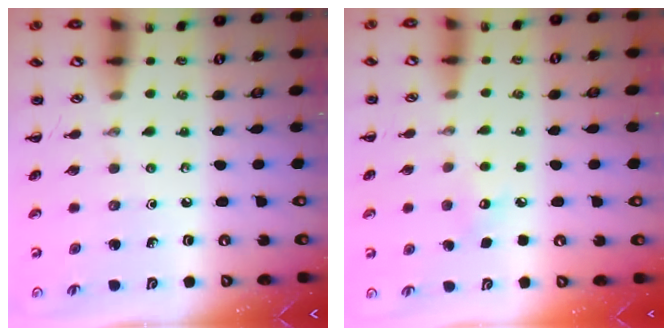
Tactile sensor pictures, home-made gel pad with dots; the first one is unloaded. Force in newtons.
{"total": 6.2, "press": 6.0, "slide": 1.6}